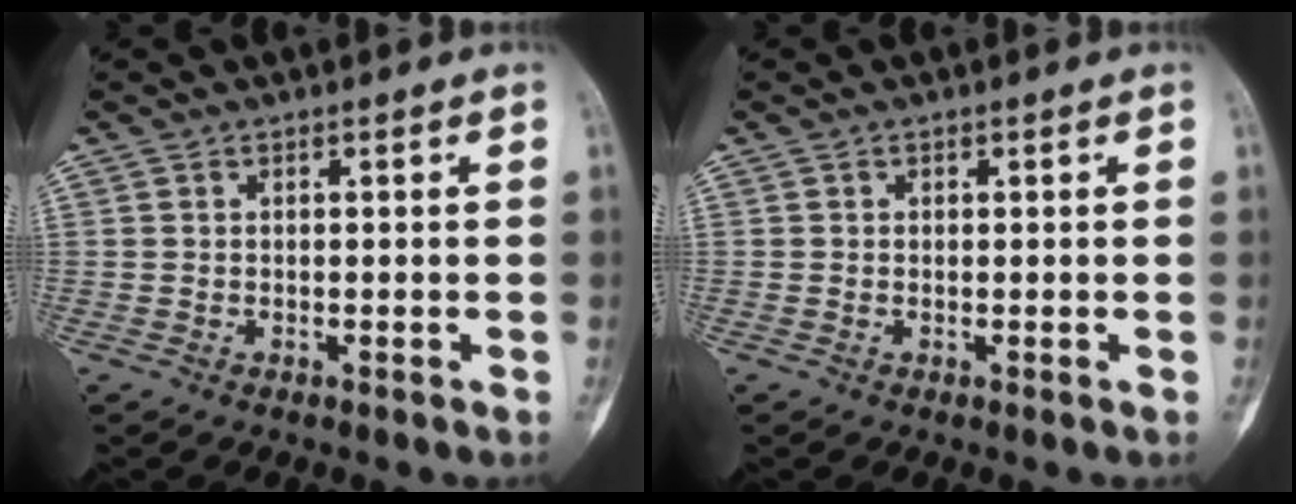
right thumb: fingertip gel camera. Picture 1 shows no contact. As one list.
[{"total": 0.0}]